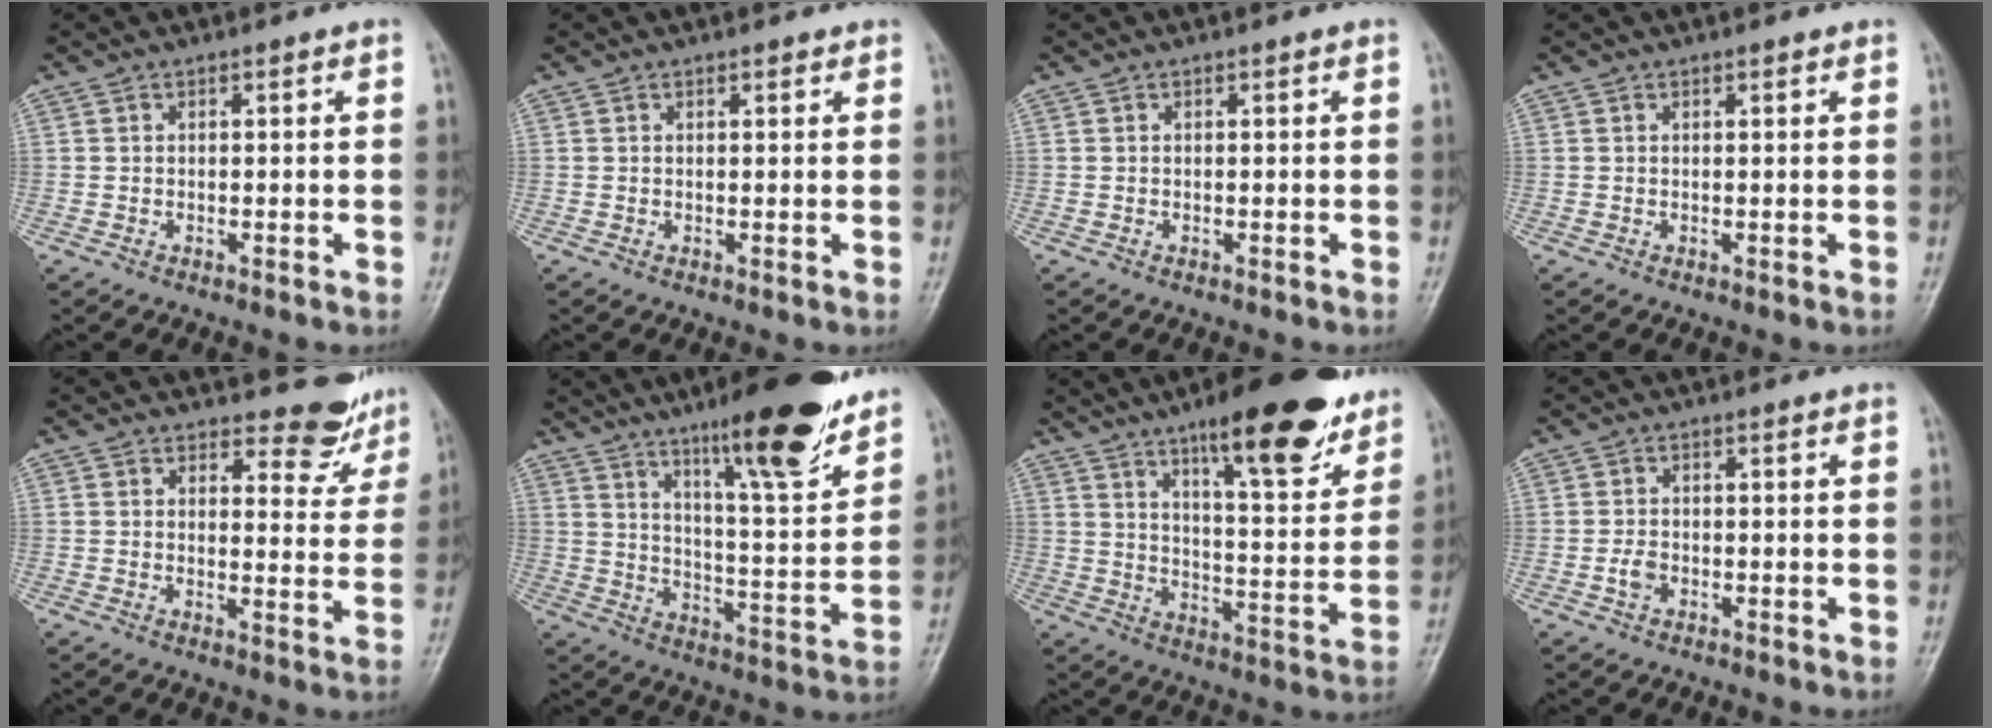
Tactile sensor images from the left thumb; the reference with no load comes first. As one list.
[{"total": 1.1, "force": [0.8, 0.6, 0.5], "torque": [-0.002, -0.004, 0.008]}, {"total": 0.0}, {"total": 0.6, "force": [0.5, 0.2, 0.3], "torque": [-0.007, -0.003, 0.007]}, {"total": 6.8, "force": [6.2, 2.7, 0.8], "torque": [0.017, -0.058, 0.069]}, {"total": 18.4, "force": [12.8, 3.1, 12.8], "torque": [-0.164, -0.076, 0.202]}, {"total": 20.2, "force": [13.2, 5.4, 14.2], "torque": [-0.163, -0.061, 0.198]}, {"total": 2.0, "force": [-0.7, 1.4, 1.2], "torque": [-0.021, 0.003, -0.016]}]